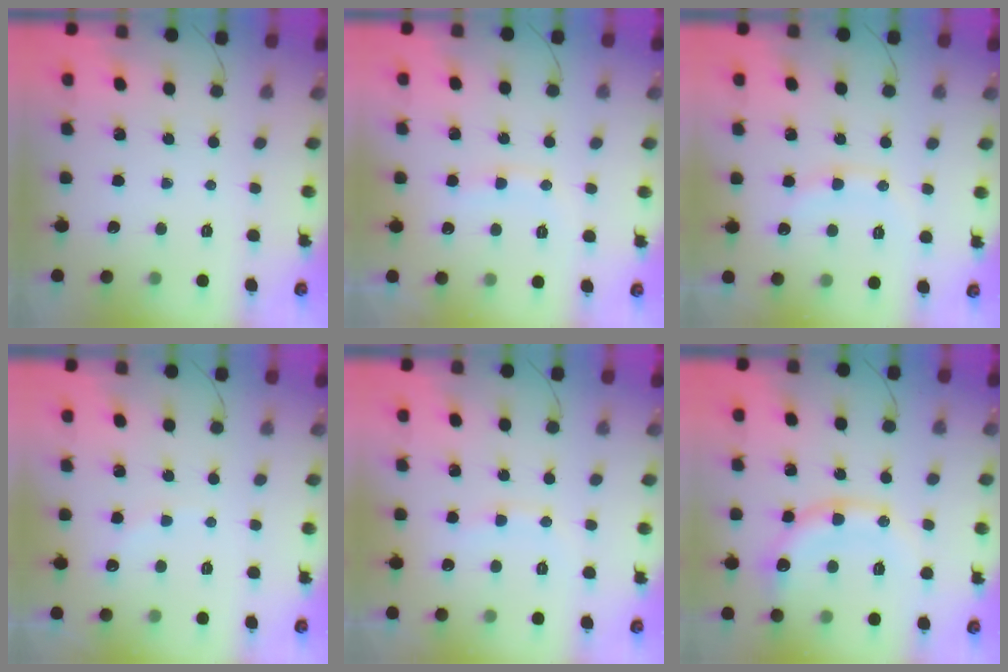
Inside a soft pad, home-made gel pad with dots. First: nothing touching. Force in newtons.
{"total": 9.4, "press": 9.3, "slide": 1.3}
{"total": 10.9, "press": 10.9, "slide": 1.0}
{"total": 6.7, "press": 6.6, "slide": 1.4}
{"total": 7.8, "press": 7.7, "slide": 1.2}
{"total": 12.9, "press": 12.8, "slide": 1.9}